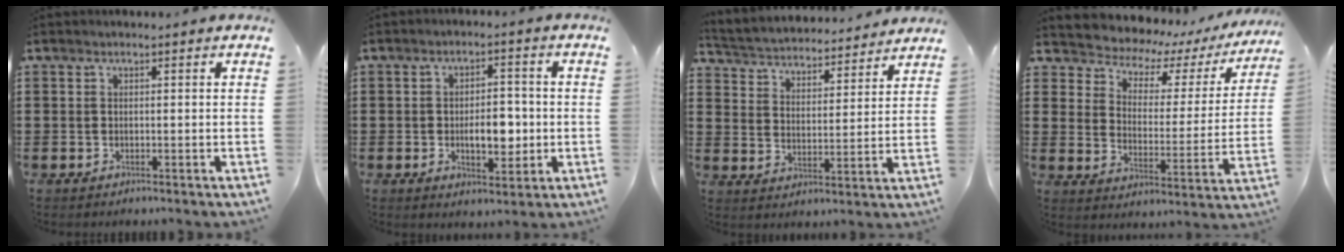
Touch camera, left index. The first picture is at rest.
{"total": 6.4, "force": [-0.9, 3.4, 5.3], "torque": [-0.072, -0.003, -0.024]}
{"total": 3.6, "force": [3.6, 0.3, 0.0], "torque": [-0.022, -0.033, 0.054]}
{"total": 3.8, "force": [3.4, 1.6, 0.7], "torque": [-0.040, -0.035, 0.048]}